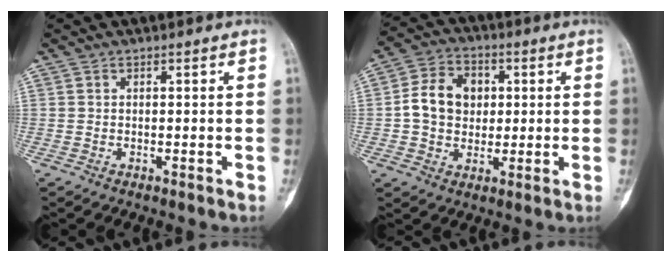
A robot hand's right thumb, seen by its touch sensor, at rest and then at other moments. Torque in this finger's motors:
{"motor_torque": [0.49, 0.98, 0.51, -0.42, 0.16]}